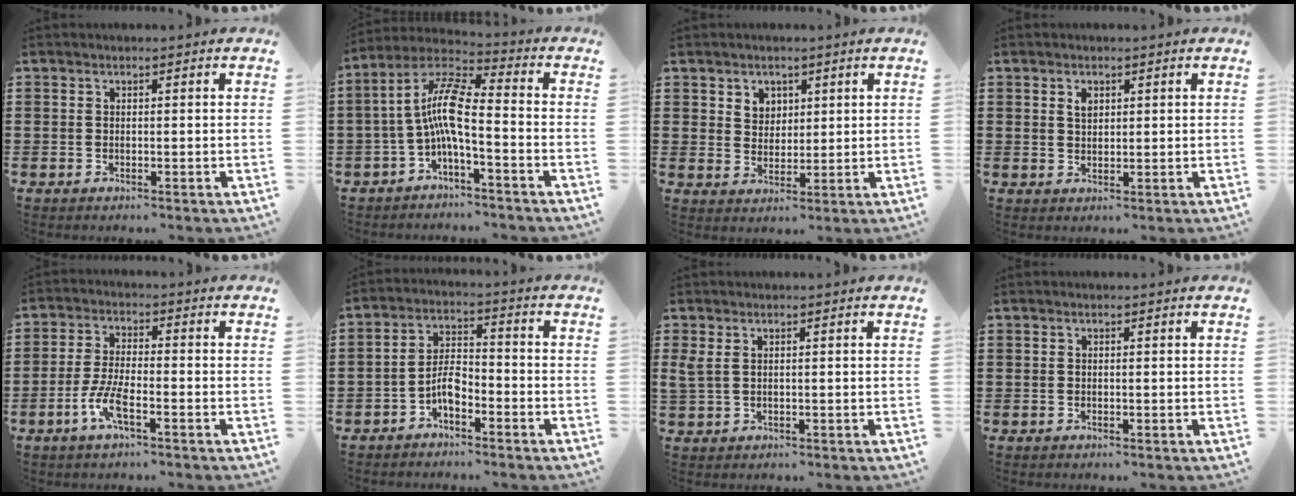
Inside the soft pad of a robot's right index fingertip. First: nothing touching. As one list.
[{"total": 8.5, "force": [-1.5, 1.8, 8.1], "torque": [-0.186, -0.013, -0.040]}, {"total": 3.4, "force": [2.0, 2.8, 0.5], "torque": [-0.021, 0.011, 0.037]}, {"total": 1.8, "force": [0.9, 1.0, 1.1], "torque": [-0.025, 0.004, 0.016]}, {"total": 5.7, "force": [-2.9, 1.3, 4.7], "torque": [-0.111, -0.011, -0.058]}, {"total": 5.0, "force": [-2.8, 2.1, 3.5], "torque": [-0.084, 0.005, -0.059]}, {"total": 1.7, "force": [0.5, 0.6, 1.5], "torque": [-0.040, 0.001, 0.006]}, {"total": 0.0}]